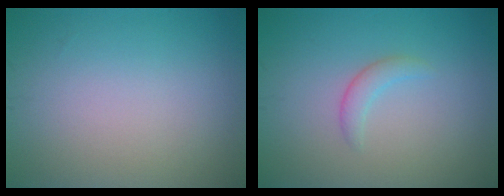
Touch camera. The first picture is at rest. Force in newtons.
{"total": 1.4, "press": 1.4, "slide": 0.2}